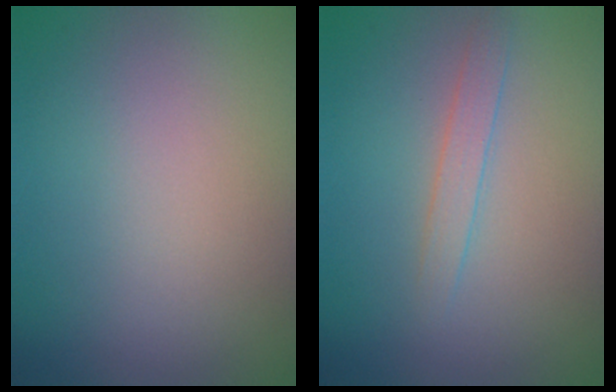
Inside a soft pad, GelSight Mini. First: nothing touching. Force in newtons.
{"total": 1.4, "press": 1.4, "slide": 0.1}